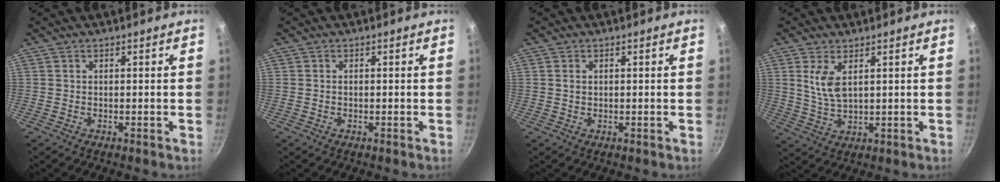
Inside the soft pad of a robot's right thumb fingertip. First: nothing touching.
{"total": 0.5, "force": [-0.1, 0.4, 0.3], "torque": [-0.004, 0.003, -0.002]}
{"total": 1.2, "force": [0.3, 0.9, 0.8], "torque": [-0.013, 0.002, 0.004]}
{"total": 5.8, "force": [2.1, 2.7, 4.7], "torque": [-0.090, -0.019, 0.048]}